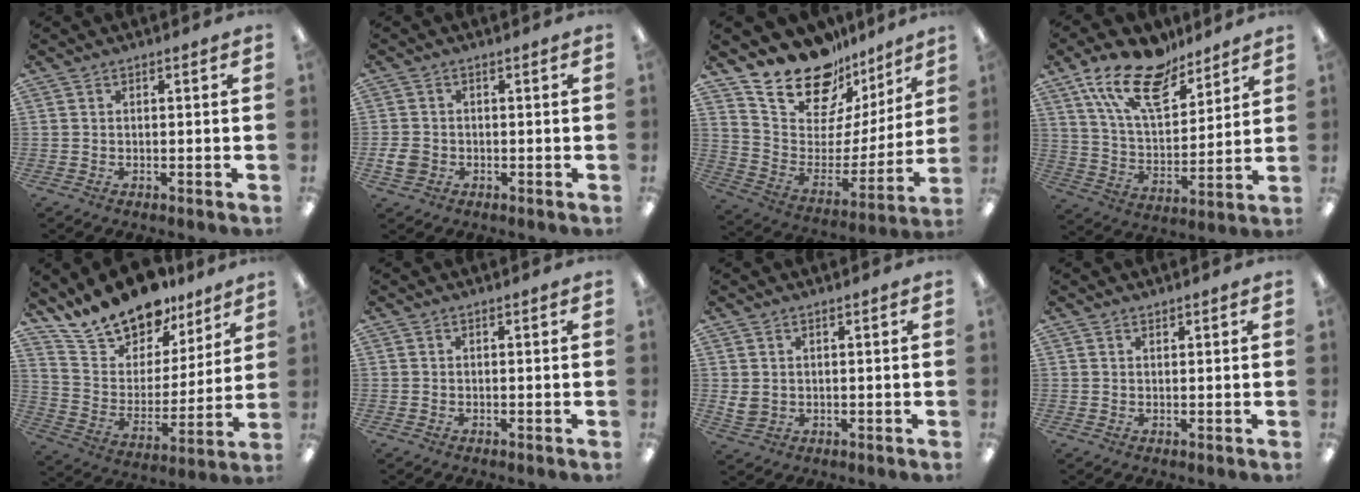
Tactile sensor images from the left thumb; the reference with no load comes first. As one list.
[{"total": 3.4, "force": [-0.7, 2.9, 1.6], "torque": [-0.032, 0.005, -0.013]}, {"total": 18.0, "force": [15.8, 7.4, 4.5], "torque": [-0.098, -0.137, 0.283]}, {"total": 18.1, "force": [12.8, 8.0, 10.0], "torque": [-0.187, -0.058, 0.230]}, {"total": 16.5, "force": [14.6, 7.0, 3.3], "torque": [-0.090, -0.115, 0.271]}, {"total": 0.0}, {"total": 3.0, "force": [1.4, 2.3, 1.4], "torque": [-0.029, -0.006, 0.024]}, {"total": 0.8, "force": [0.8, 0.2, 0.1], "torque": [-0.002, 0.000, 0.015]}]